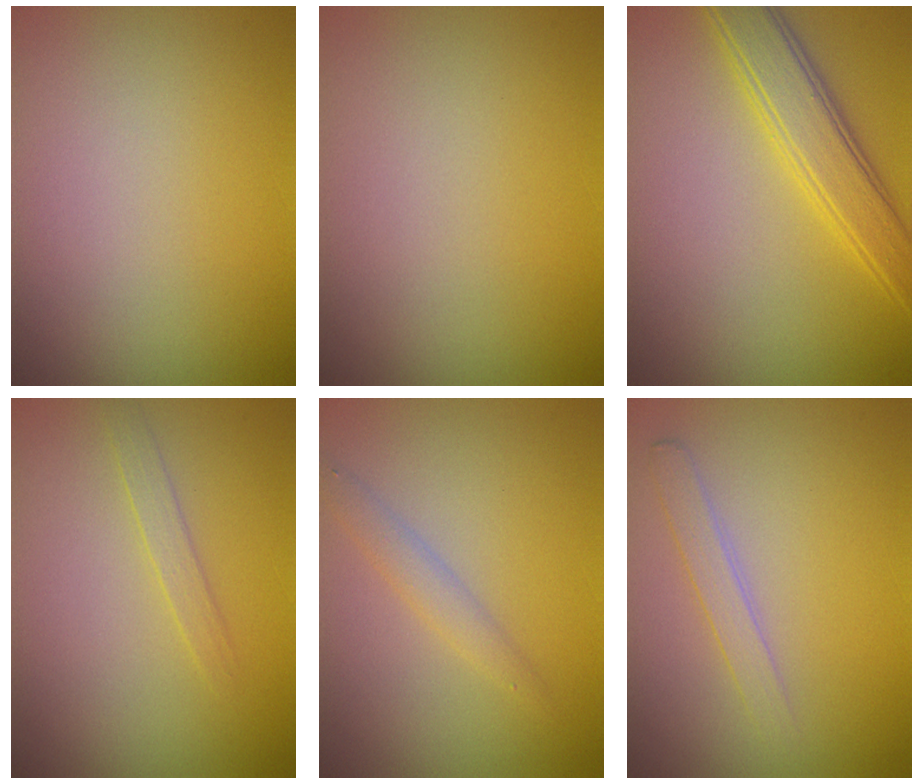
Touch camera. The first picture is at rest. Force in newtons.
{"total": 0.0}
{"total": 4.4, "press": 4.4, "slide": 0.1}
{"total": 1.1, "press": 1.1, "slide": 0.0}
{"total": 1.5, "press": 1.5, "slide": 0.1}
{"total": 1.7, "press": 1.7, "slide": 0.1}